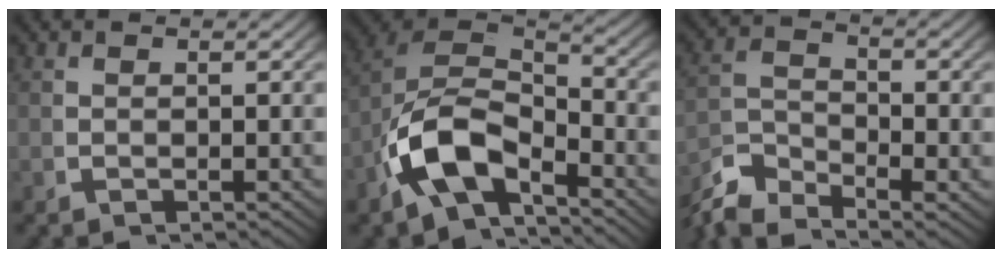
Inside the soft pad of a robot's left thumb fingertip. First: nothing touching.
{"total": 11.2, "force": [-2.5, 7.5, 8.0], "torque": [-0.193, -0.050, -0.027]}
{"total": 4.9, "force": [-3.6, 2.3, 2.4], "torque": [-0.037, -0.020, -0.066]}